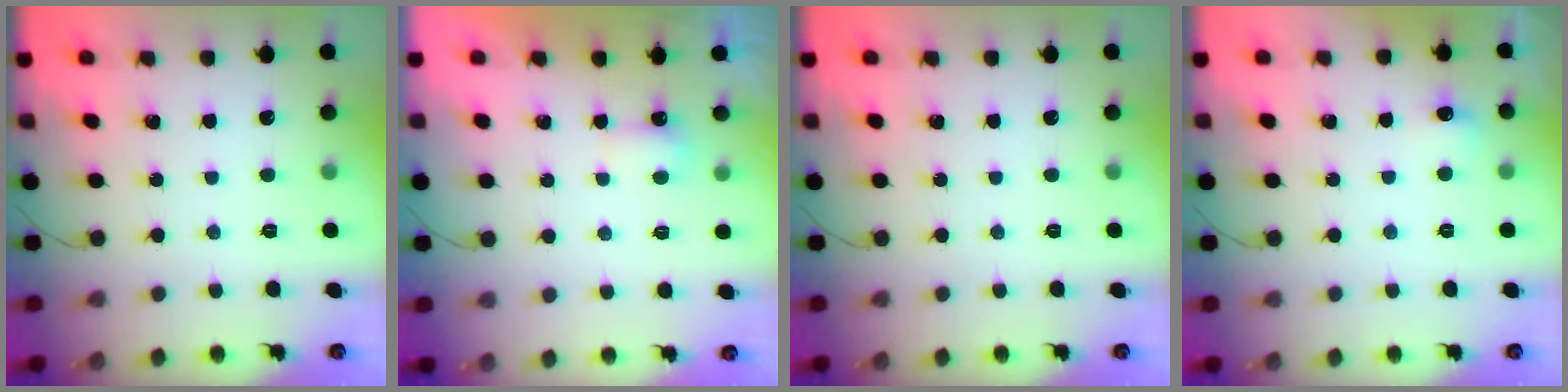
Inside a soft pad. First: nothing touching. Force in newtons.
{"total": 3.0, "press": 2.9, "slide": 0.8}
{"total": 0.0}
{"total": 5.2, "press": 5.0, "slide": 1.3}